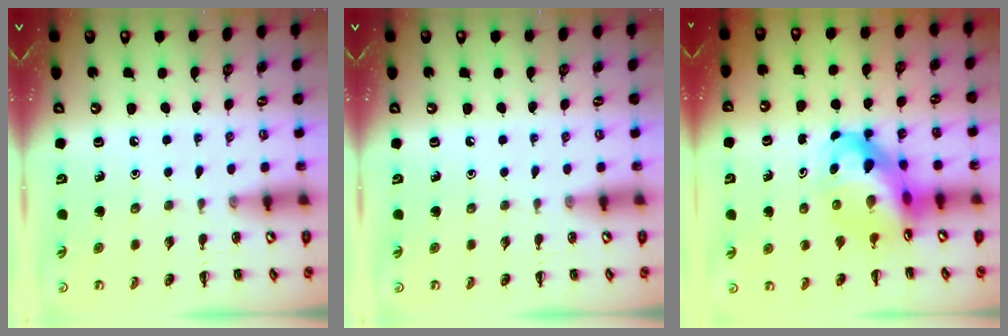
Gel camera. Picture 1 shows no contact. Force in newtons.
{"total": 0.0}
{"total": 9.7, "press": 9.3, "slide": 2.8}